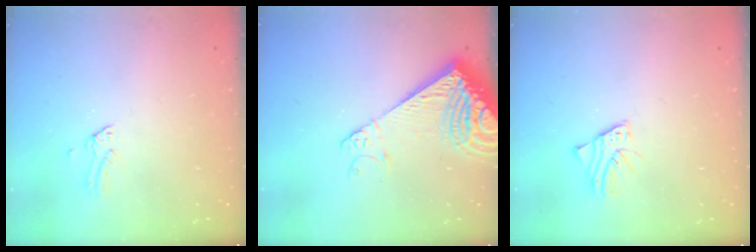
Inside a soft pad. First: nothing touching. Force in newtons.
{"total": 14.5, "press": 14.3, "slide": 2.6}
{"total": 1.8, "press": 1.8, "slide": 0.1}